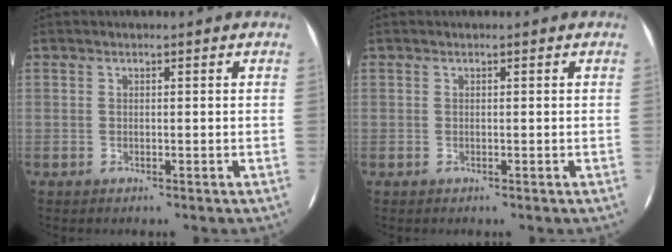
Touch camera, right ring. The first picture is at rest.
{"total": 0.0}